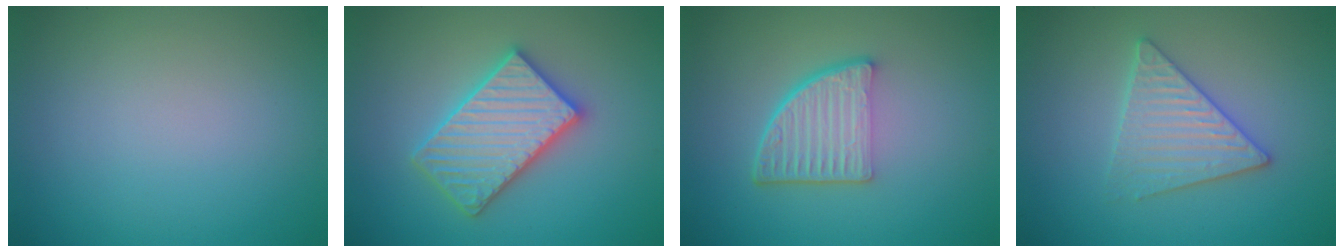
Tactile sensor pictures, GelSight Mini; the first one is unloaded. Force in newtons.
{"total": 5.5, "press": 5.5, "slide": 0.8}
{"total": 5.2, "press": 3.5, "slide": 3.8}
{"total": 4.0, "press": 4.0, "slide": 0.5}